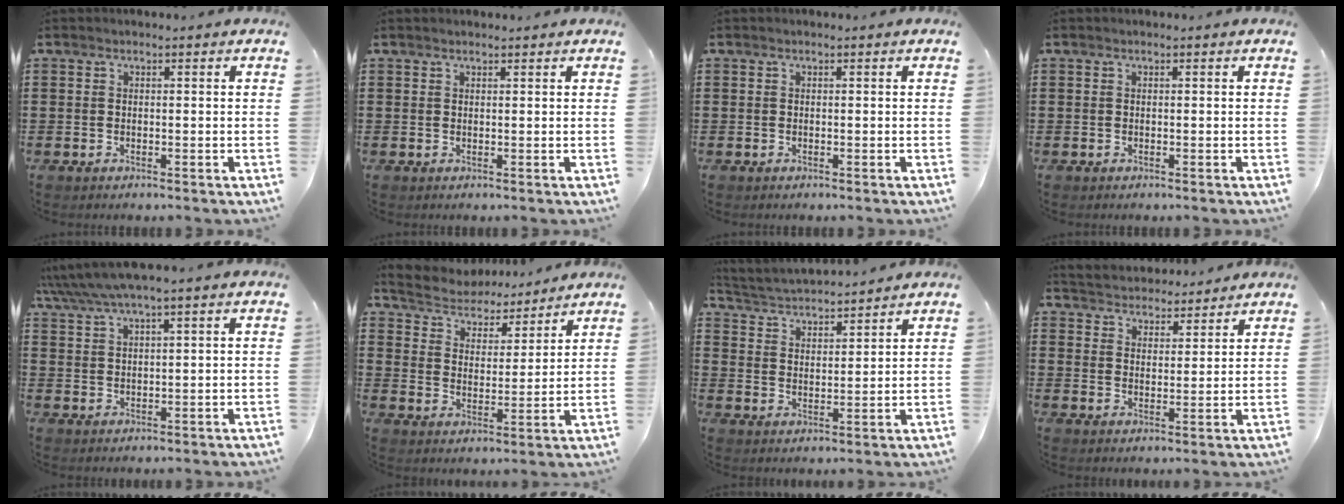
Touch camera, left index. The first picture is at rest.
{"total": 0.5, "force": [0.5, 0.2, 0.1], "torque": [-0.003, 0.001, 0.011]}
{"total": 0.0}
{"total": 0.0}
{"total": 4.0, "force": [3.1, 0.1, 2.6], "torque": [-0.059, -0.005, 0.053]}
{"total": 4.7, "force": [4.6, 0.9, 0.2], "torque": [-0.031, -0.033, 0.076]}
{"total": 3.6, "force": [3.6, 0.2, 0.2], "torque": [-0.023, -0.020, 0.060]}
{"total": 3.8, "force": [3.7, 0.6, -0.7], "torque": [-0.005, -0.021, 0.064]}